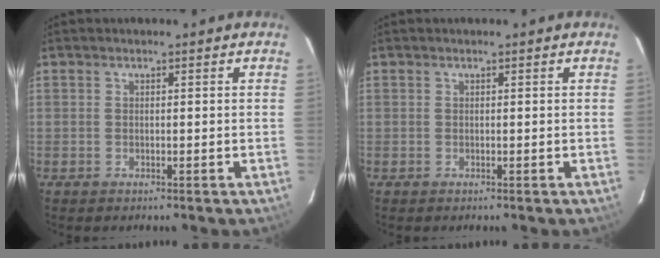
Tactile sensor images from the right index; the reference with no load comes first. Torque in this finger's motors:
{"motor_torque": [0.00, 0.00, 0.00, 0.00]}